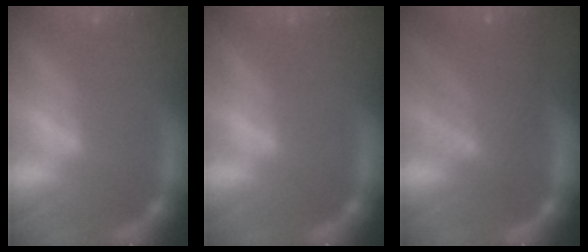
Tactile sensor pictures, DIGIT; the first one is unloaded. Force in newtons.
{"total": 0.0}
{"total": 6.6}